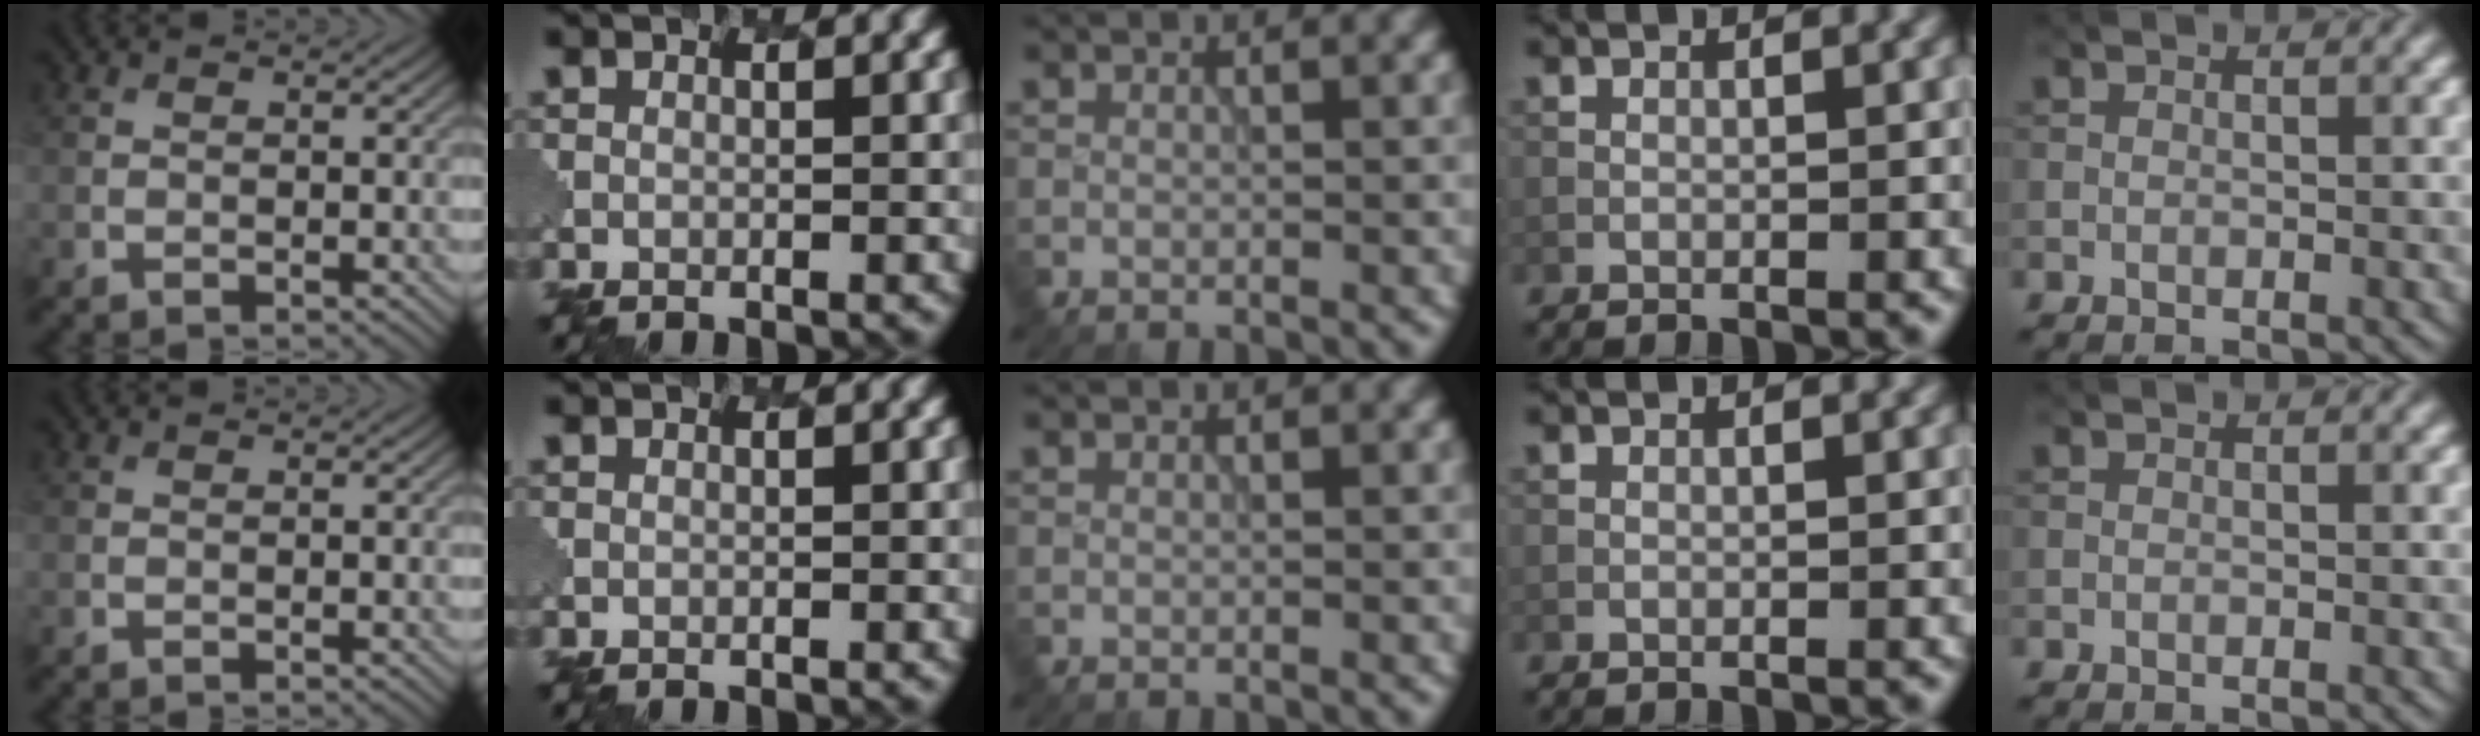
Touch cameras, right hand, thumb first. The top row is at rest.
{}